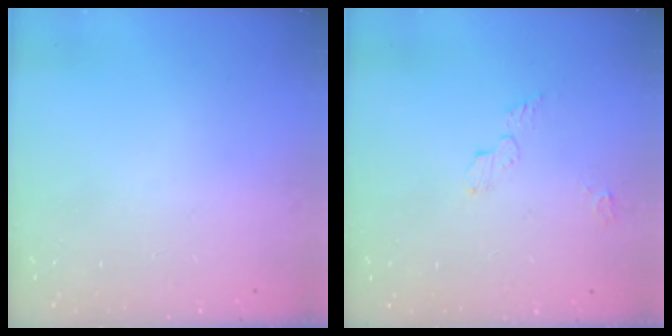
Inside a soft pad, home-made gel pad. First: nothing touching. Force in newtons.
{"total": 3.6, "press": 3.6, "slide": 0.0}